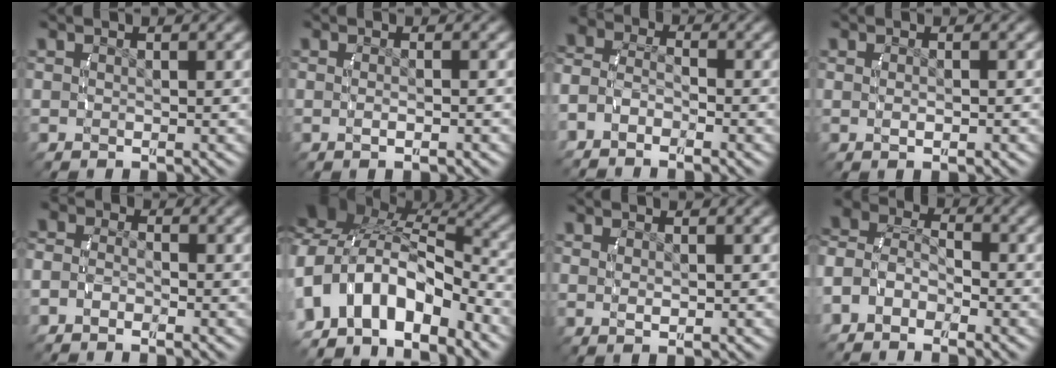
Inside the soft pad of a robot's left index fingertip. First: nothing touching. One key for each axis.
{"total": 1.3, "fx": -0.7, "fy": -0.3, "fz": 1.1, "tx": -0.022, "ty": -0.001, "tz": -0.009}
{"total": 4.1, "fx": -1.8, "fy": 3.2, "fz": 1.8, "tx": -0.048, "ty": -0.012, "tz": -0.035}
{"total": 1.0, "fx": -0.3, "fy": -0.2, "fz": 1.0, "tx": -0.020, "ty": -0.004, "tz": -0.001}
{"total": 2.5, "fx": -1.5, "fy": 1.9, "fz": 0.9, "tx": -0.029, "ty": -0.014, "tz": -0.026}
{"total": 14.0, "fx": -2.7, "fy": 10.5, "fz": 8.9, "tx": -0.180, "ty": -0.020, "tz": -0.043}
{"total": 1.0, "fx": 0.0, "fy": -0.4, "fz": 0.9, "tx": -0.019, "ty": -0.007, "tz": 0.009}
{"total": 5.9, "fx": -1.2, "fy": 5.0, "fz": 3.0, "tx": -0.072, "ty": -0.007, "tz": -0.032}